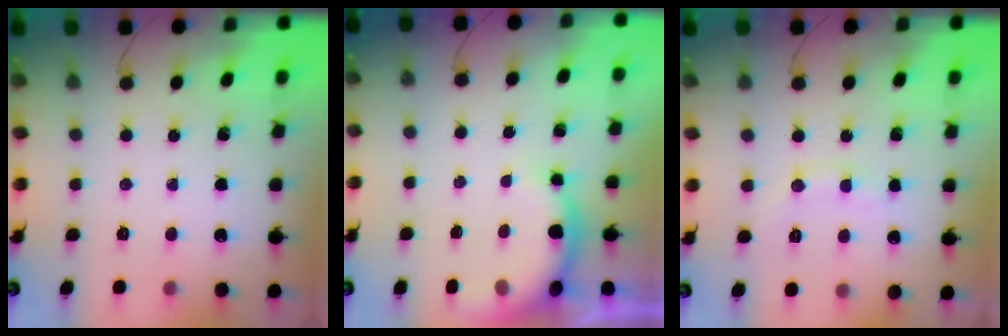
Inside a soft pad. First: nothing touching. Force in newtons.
{"total": 6.7, "press": 6.6, "slide": 1.1}
{"total": 7.0, "press": 6.9, "slide": 1.2}